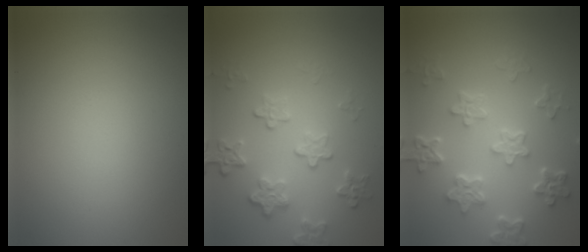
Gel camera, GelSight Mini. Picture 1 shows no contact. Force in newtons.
{"total": 3.9, "press": 2.8, "slide": 2.7}
{"total": 5.7, "press": 4.3, "slide": 3.7}